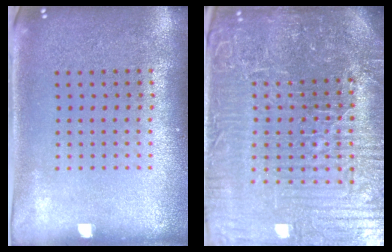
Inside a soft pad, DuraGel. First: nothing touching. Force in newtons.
{"total": 7.3, "press": 6.4, "slide": 3.3}